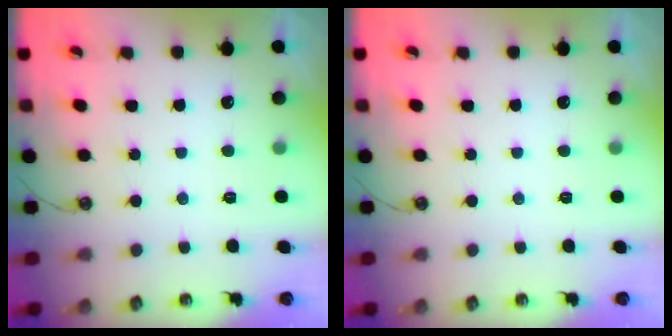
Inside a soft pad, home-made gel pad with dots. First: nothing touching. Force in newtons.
{"total": 0.0}